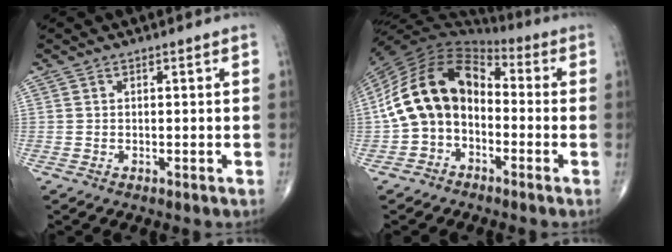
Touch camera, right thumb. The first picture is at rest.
{"total": 15.3, "force": [-1.7, 10.7, 10.8], "torque": [-0.188, 0.051, -0.042]}